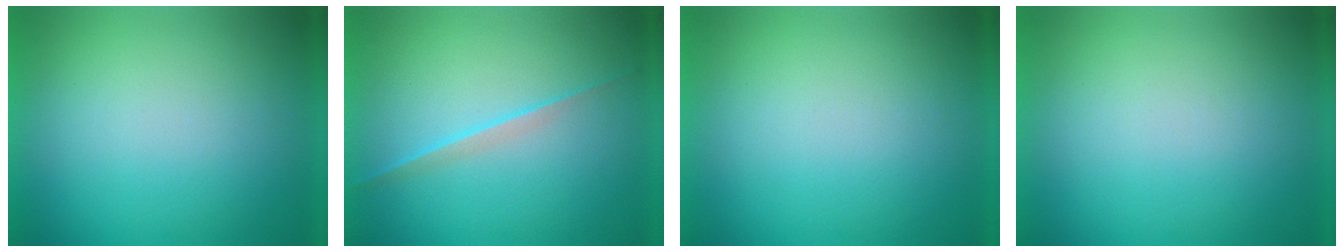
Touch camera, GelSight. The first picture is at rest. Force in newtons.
{"total": 2.2}
{"total": 0.0}
{"total": 1.3}